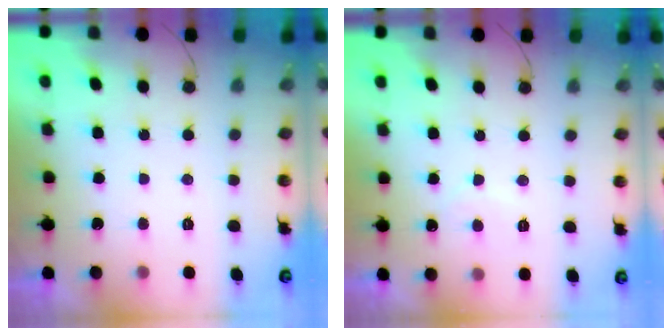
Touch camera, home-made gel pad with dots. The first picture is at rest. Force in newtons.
{"total": 6.2, "press": 6.2, "slide": 0.5}